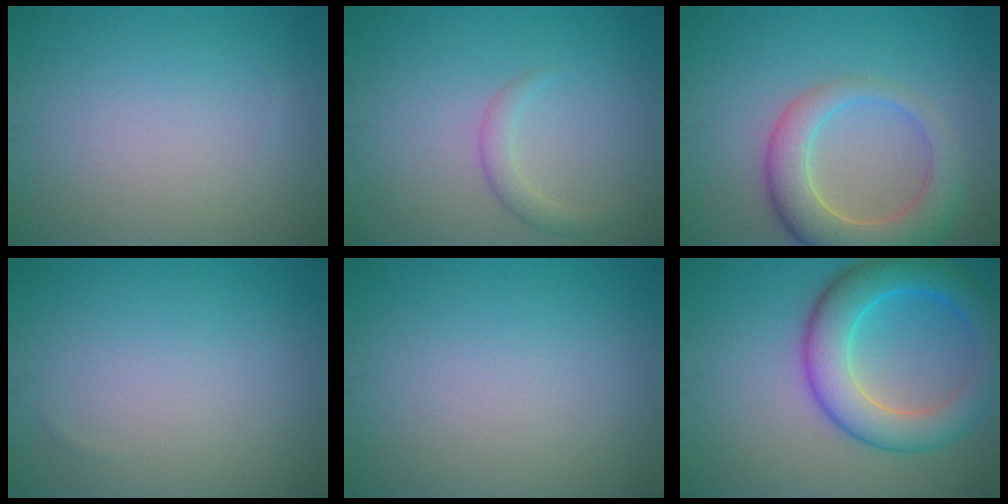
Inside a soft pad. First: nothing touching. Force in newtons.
{"total": 1.8, "press": 1.8, "slide": 0.1}
{"total": 6.8, "press": 6.8, "slide": 0.7}
{"total": 0.0}
{"total": 0.0}
{"total": 7.7, "press": 7.7, "slide": 0.2}